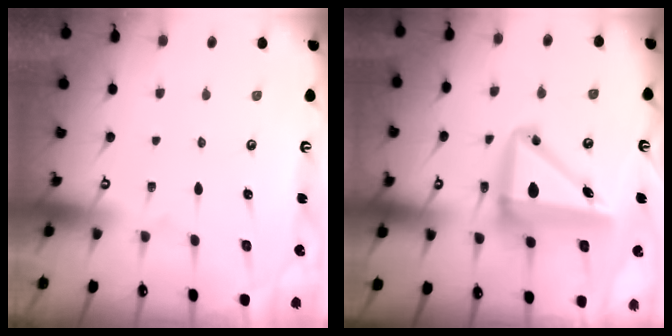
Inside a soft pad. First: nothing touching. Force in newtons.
{"total": 12.8, "press": 12.5, "slide": 2.8}